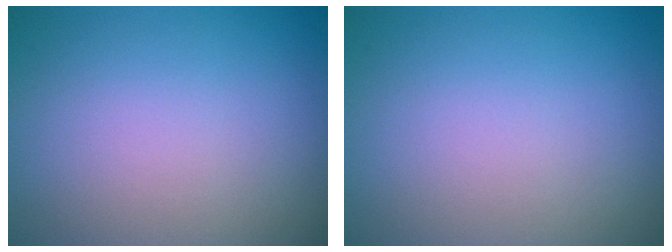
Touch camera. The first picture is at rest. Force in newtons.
{"total": 0.0}